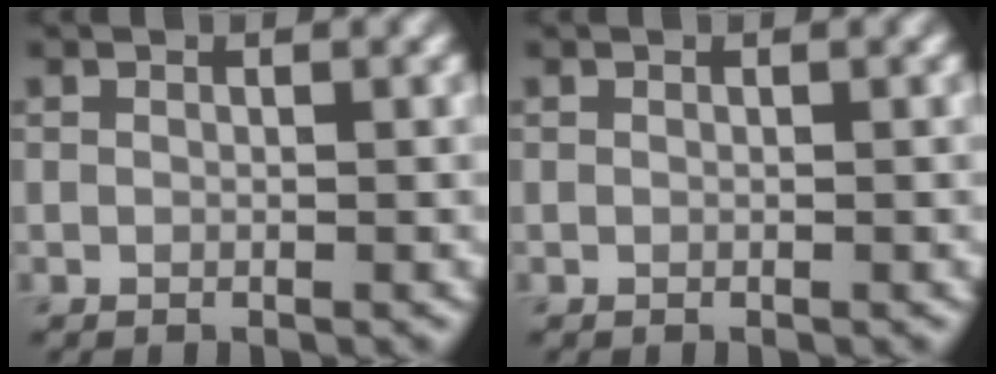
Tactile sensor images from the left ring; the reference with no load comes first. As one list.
[{"total": 0.0}]